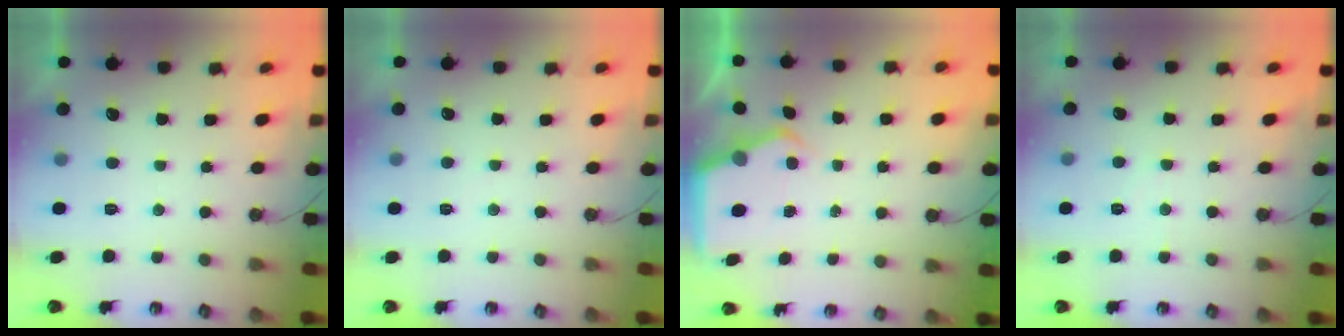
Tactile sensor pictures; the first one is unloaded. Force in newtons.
{"total": 1.9, "press": 1.9, "slide": 0.3}
{"total": 3.9, "press": 3.9, "slide": 0.5}
{"total": 3.6, "press": 3.6, "slide": 0.6}